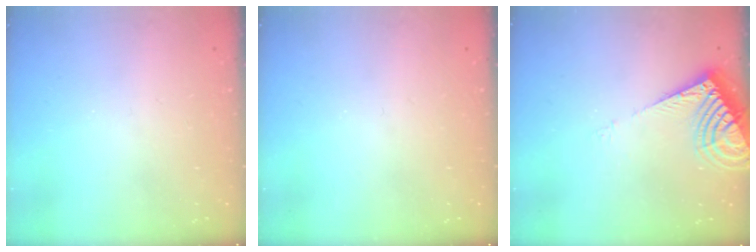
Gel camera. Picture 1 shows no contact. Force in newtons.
{"total": 0.0}
{"total": 10.0, "press": 9.9, "slide": 1.3}